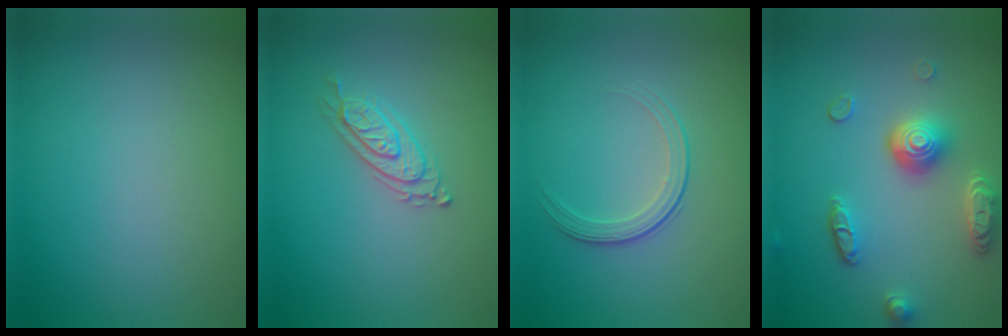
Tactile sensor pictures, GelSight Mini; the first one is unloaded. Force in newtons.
{"total": 2.3, "press": 2.1, "slide": 0.9}
{"total": 1.9, "press": 1.3, "slide": 1.5}
{"total": 4.9, "press": 3.7, "slide": 3.2}